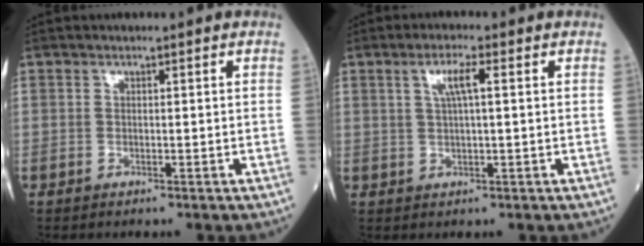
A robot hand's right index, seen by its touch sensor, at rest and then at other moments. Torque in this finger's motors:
{"motor_torque": [0.09, 0.06, 0.07, 0.03]}